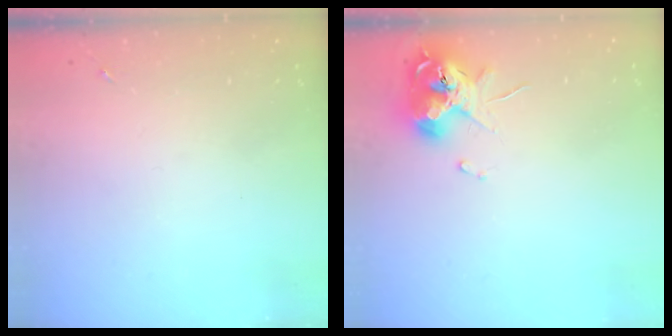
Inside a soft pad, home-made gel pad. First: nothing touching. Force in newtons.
{"total": 11.3, "press": 11.2, "slide": 1.4}